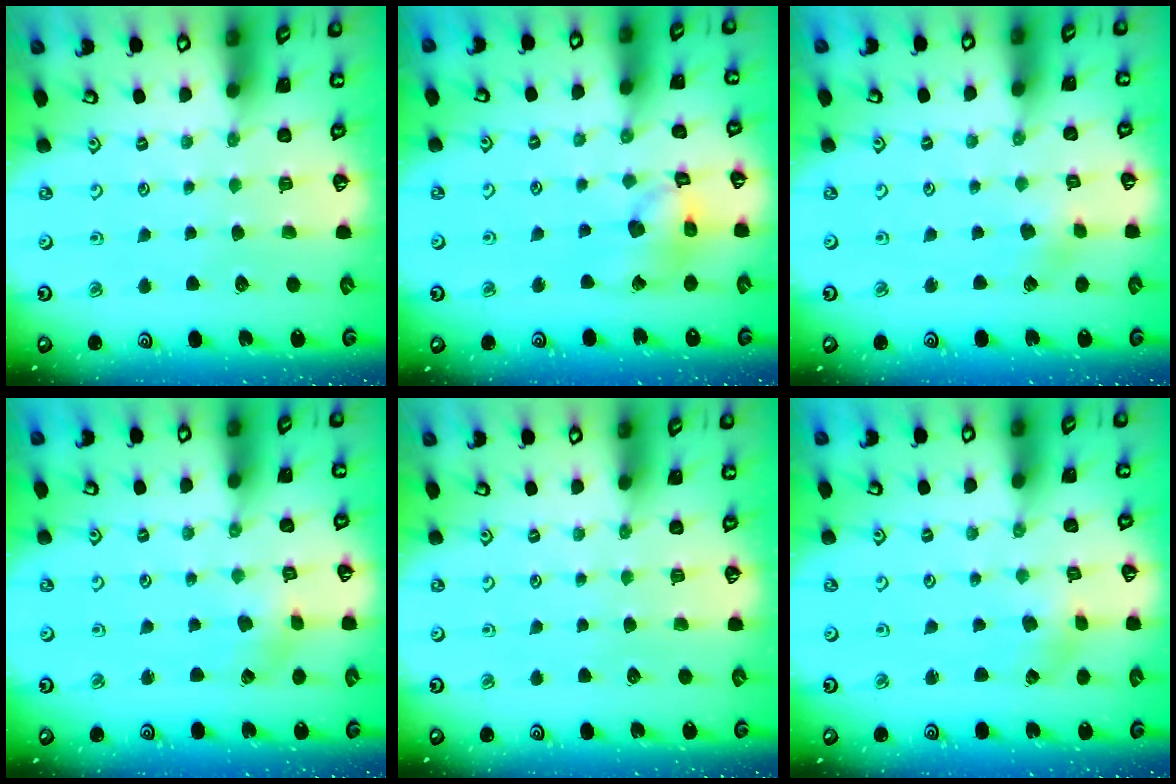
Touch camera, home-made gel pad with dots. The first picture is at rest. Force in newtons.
{"total": 13.0, "press": 12.8, "slide": 2.0}
{"total": 2.5, "press": 2.4, "slide": 0.2}
{"total": 0.9, "press": 0.9, "slide": 0.2}
{"total": 0.0}
{"total": 1.2, "press": 1.2, "slide": 0.2}